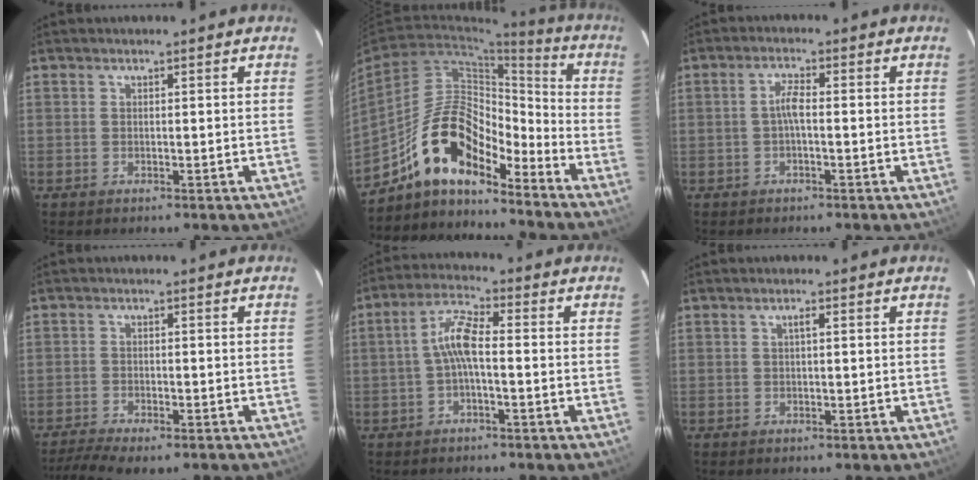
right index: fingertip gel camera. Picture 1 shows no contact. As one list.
[{"total": 14.5, "force": [-11.3, 4.8, 7.8], "torque": [-0.143, 0.024, -0.209]}, {"total": 2.4, "force": [-0.6, 0.4, 2.3], "torque": [-0.048, 0.008, -0.011]}, {"total": 8.9, "force": [-7.0, 2.3, 4.9], "torque": [-0.118, -0.026, -0.116]}, {"total": 5.6, "force": [-1.1, 1.4, 5.3], "torque": [-0.115, 0.018, -0.024]}, {"total": 0.9, "force": [0.2, 0.0, 0.9], "torque": [-0.016, 0.005, 0.002]}]